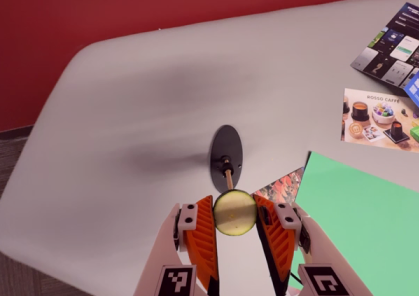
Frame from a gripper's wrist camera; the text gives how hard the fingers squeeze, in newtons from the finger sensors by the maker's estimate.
{"total": 7.6, "left": 7.3, "right": 7.8}